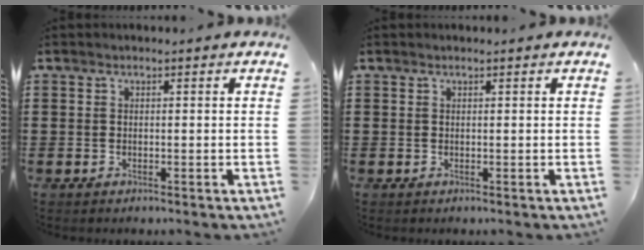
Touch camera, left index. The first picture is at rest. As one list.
[{"total": 0.0}]